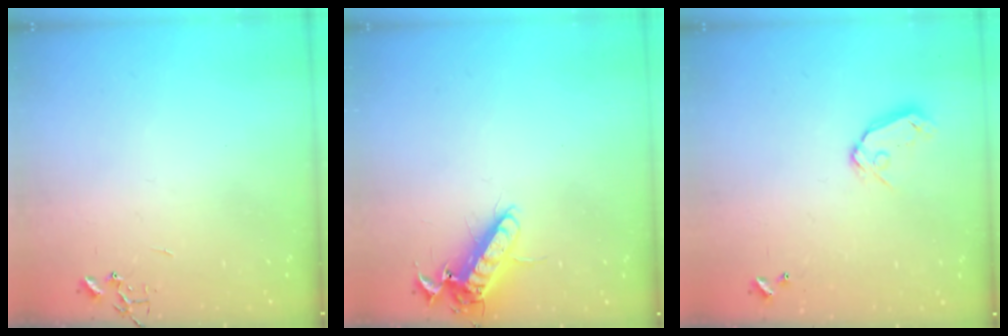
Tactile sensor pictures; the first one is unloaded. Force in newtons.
{"total": 12.7, "press": 12.5, "slide": 2.1}
{"total": 8.0, "press": 8.0, "slide": 1.0}